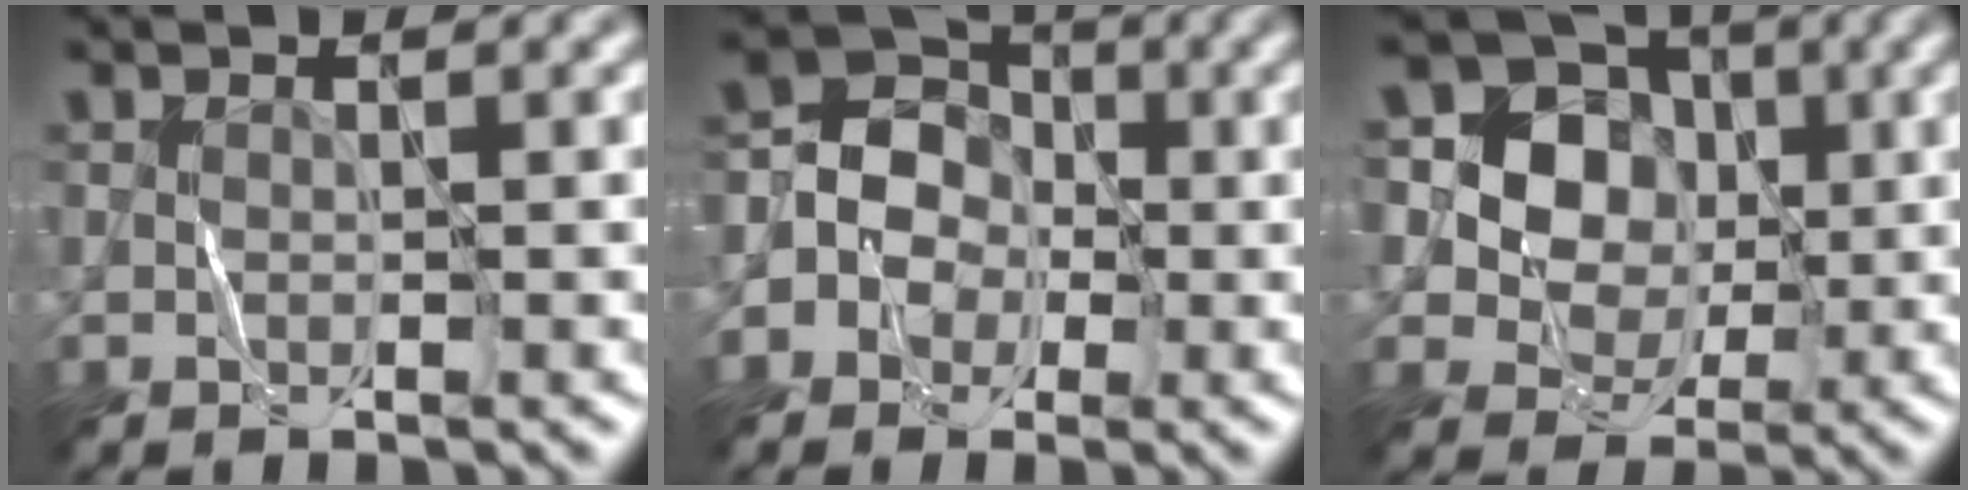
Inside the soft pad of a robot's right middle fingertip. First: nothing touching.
{"total": 5.5, "force": [-0.9, 5.1, 1.9], "torque": [-0.020, 0.028, -0.036]}
{"total": 9.8, "force": [2.1, 8.7, 4.1], "torque": [-0.086, 0.029, 0.032]}